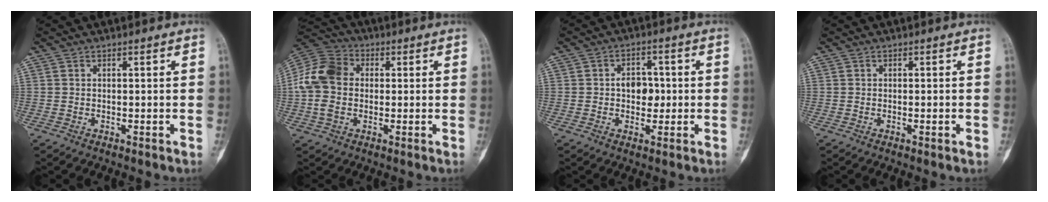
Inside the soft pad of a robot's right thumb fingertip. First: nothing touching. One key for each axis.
{"total": 12.1, "fx": 0.4, "fy": 8.9, "fz": 8.2, "tx": -0.166, "ty": 0.030, "tz": 0.000}
{"total": 7.6, "fx": -0.5, "fy": 5.1, "fz": 5.6, "tx": -0.060, "ty": 0.019, "tz": -0.014}
{"total": 1.1, "fx": -0.3, "fy": 0.2, "fz": 1.1, "tx": -0.014, "ty": 0.000, "tz": -0.003}